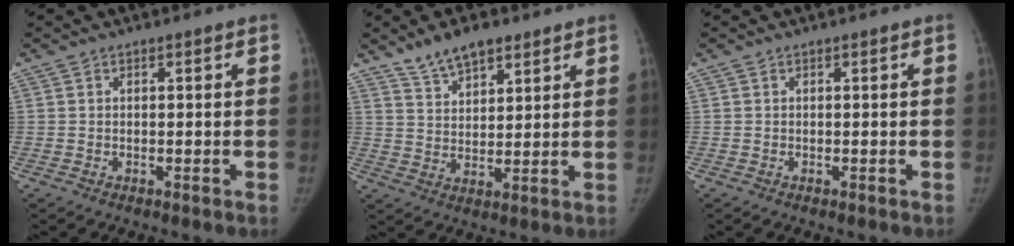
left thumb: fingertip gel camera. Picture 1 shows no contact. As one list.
[{"total": 8.0, "force": [5.9, 3.6, 4.0], "torque": [-0.045, -0.031, 0.108]}, {"total": 0.0}]